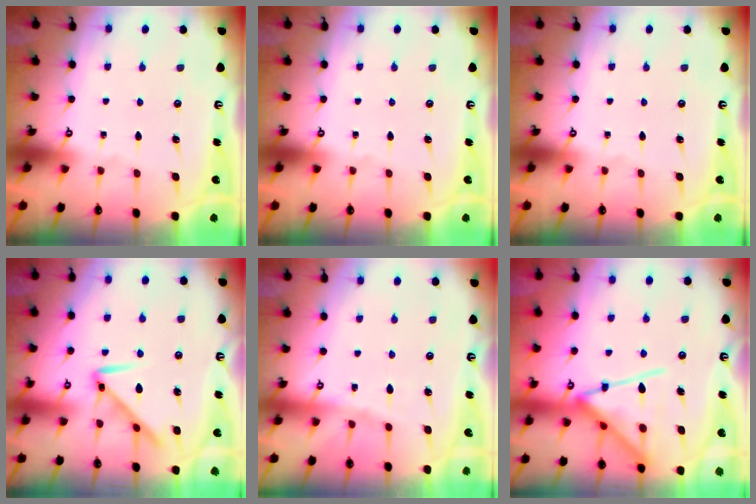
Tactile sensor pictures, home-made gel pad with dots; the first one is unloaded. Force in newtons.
{"total": 0.0}
{"total": 0.0}
{"total": 10.1, "press": 10.1, "slide": 0.6}
{"total": 5.3, "press": 5.3, "slide": 0.7}
{"total": 16.4, "press": 16.3, "slide": 1.4}